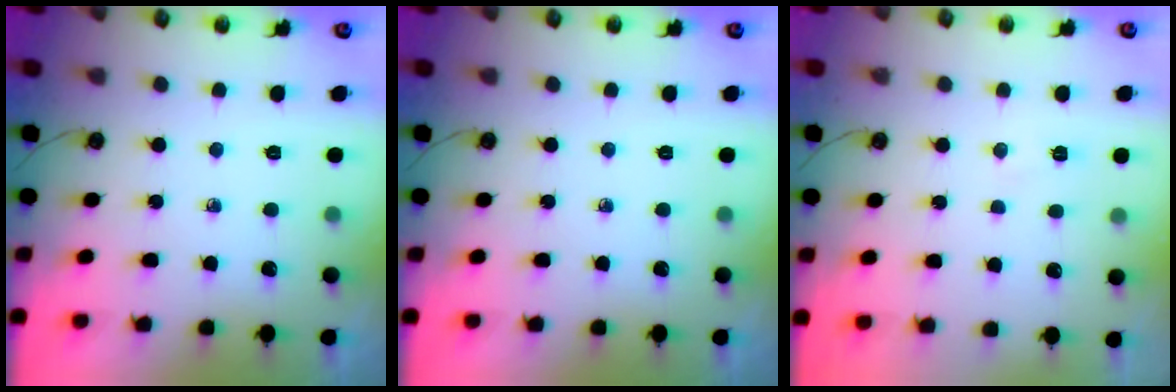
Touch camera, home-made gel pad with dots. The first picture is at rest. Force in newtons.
{"total": 0.0}
{"total": 17.5, "press": 6.0, "slide": 16.5}